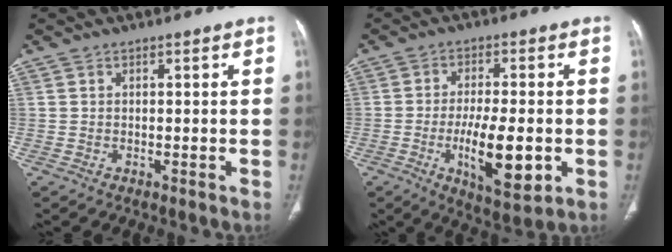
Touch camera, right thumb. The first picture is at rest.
{"total": 12.6, "force": [-3.1, 4.3, 11.4], "torque": [-0.183, -0.011, -0.045]}